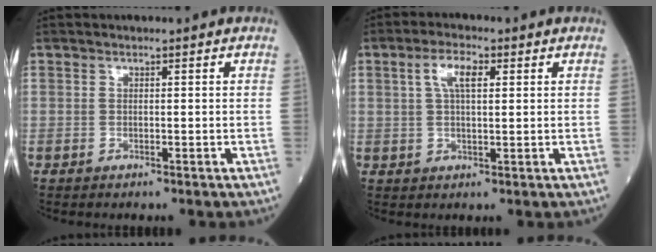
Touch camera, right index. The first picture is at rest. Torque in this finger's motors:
{"motor_torque": [0.19, -0.01, 0.06, 0.06]}